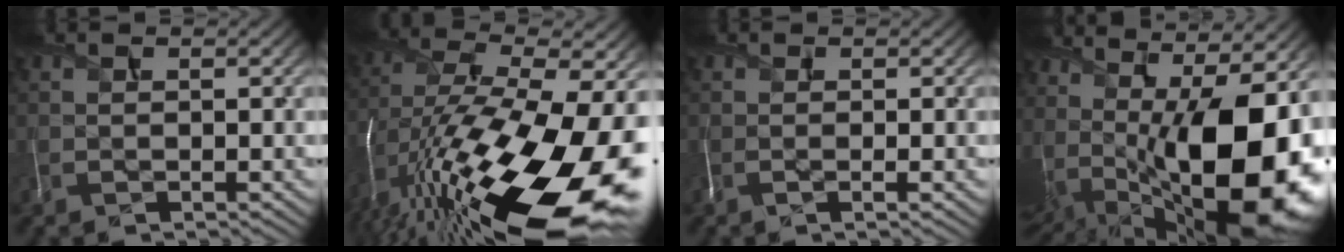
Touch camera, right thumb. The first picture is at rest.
{"total": 20.3, "force": [-8.3, 8.6, 16.5], "torque": [-0.342, -0.060, -0.118]}
{"total": 1.2, "force": [-0.3, 0.2, 1.1], "torque": [-0.022, -0.001, -0.009]}
{"total": 19.6, "force": [0.3, 10.8, 16.3], "torque": [-0.235, -0.026, 0.026]}